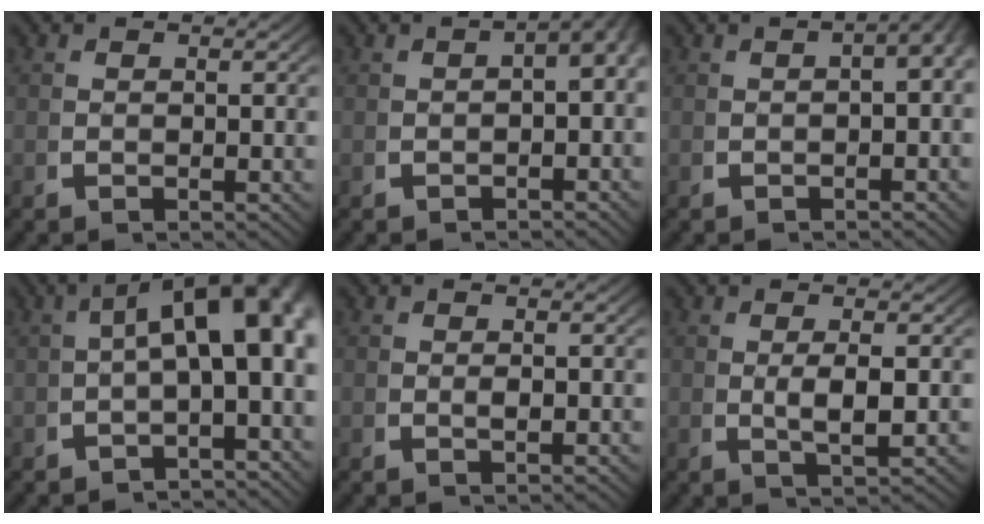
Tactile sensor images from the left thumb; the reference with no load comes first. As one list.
[{"total": 4.4, "force": [0.2, 2.7, 3.5], "torque": [-0.029, 0.023, -0.012]}, {"total": 5.5, "force": [0.9, 3.4, 4.3], "torque": [-0.033, 0.037, -0.009]}, {"total": 10.9, "force": [0.4, 5.6, 9.4], "torque": [-0.113, 0.002, -0.002]}, {"total": 0.7, "force": [0.2, 0.2, 0.6], "torque": [-0.015, -0.001, 0.004]}, {"total": 2.6, "force": [0.2, 0.8, 2.5], "torque": [-0.051, -0.006, 0.008]}]